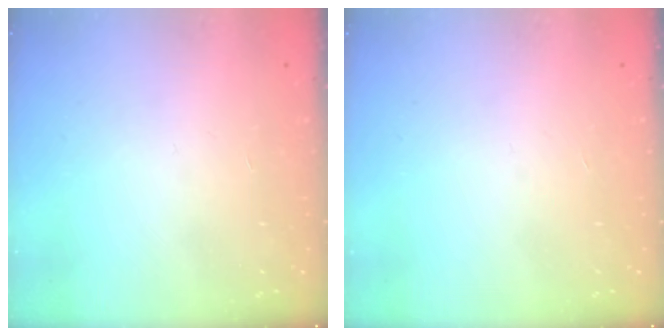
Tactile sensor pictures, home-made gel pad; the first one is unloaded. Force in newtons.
{"total": 0.0}